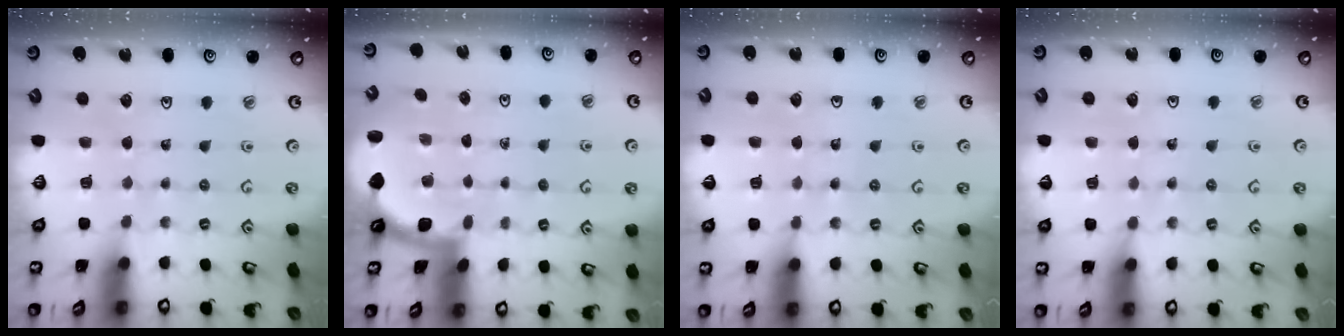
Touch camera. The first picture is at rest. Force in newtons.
{"total": 1.7, "press": 1.6, "slide": 0.1}
{"total": 3.1, "press": 3.0, "slide": 0.8}
{"total": 3.5, "press": 3.5, "slide": 0.4}